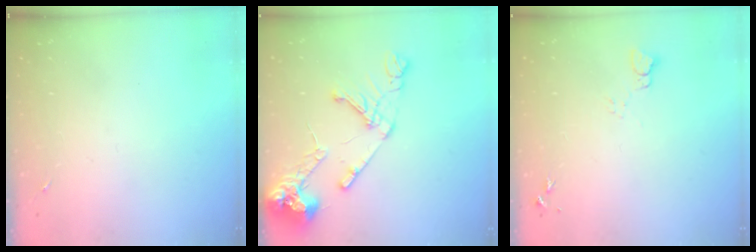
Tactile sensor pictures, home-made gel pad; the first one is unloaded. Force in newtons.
{"total": 14.1, "press": 14.0, "slide": 1.9}
{"total": 3.7, "press": 3.7, "slide": 0.4}